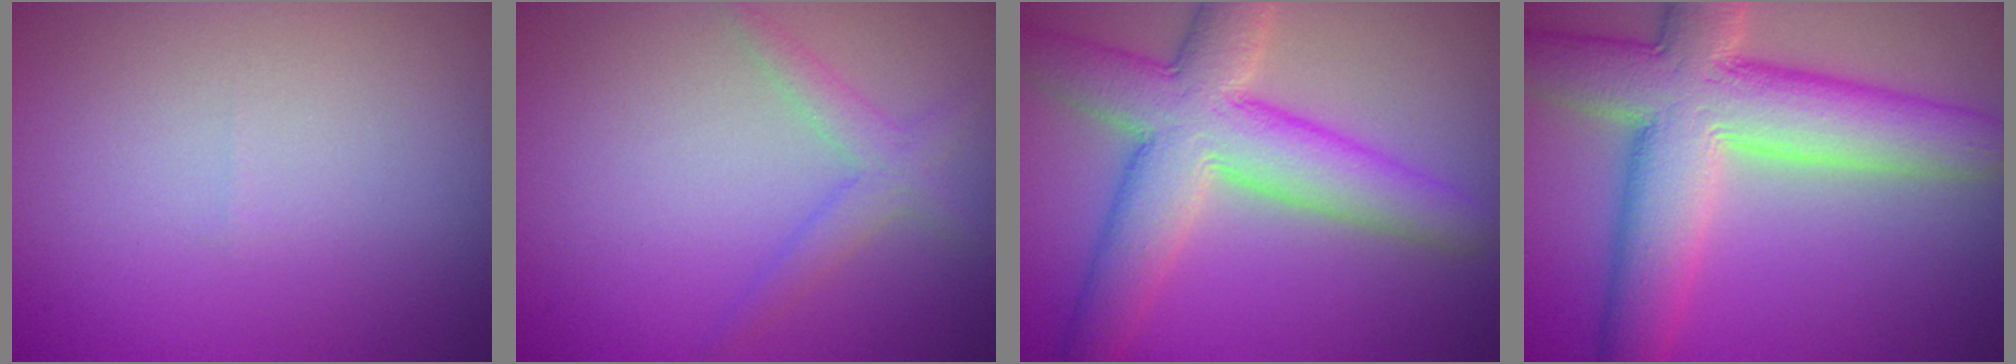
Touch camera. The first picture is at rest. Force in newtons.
{"total": 2.1, "press": 2.1, "slide": 0.1}
{"total": 8.7, "press": 8.7, "slide": 0.5}
{"total": 10.9, "press": 10.9, "slide": 0.8}